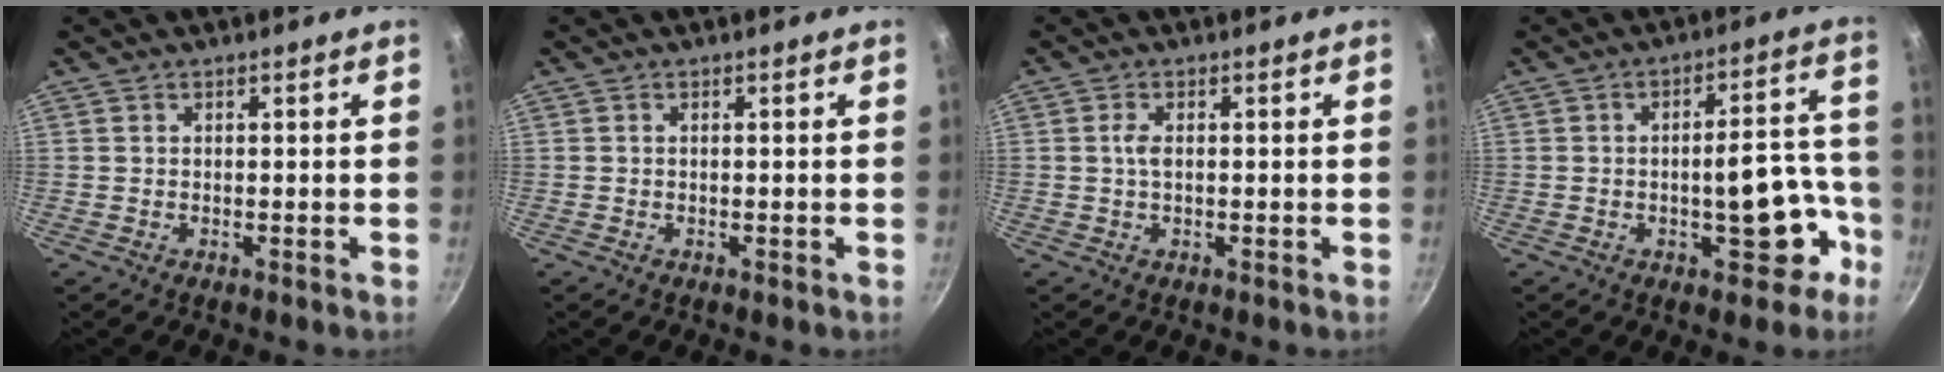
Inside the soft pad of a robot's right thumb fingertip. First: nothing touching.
{"total": 0.0}
{"total": 1.9, "force": [0.1, 0.8, 1.7], "torque": [-0.036, 0.002, 0.002]}
{"total": 12.2, "force": [-4.7, 5.6, 9.8], "torque": [-0.075, 0.057, -0.057]}